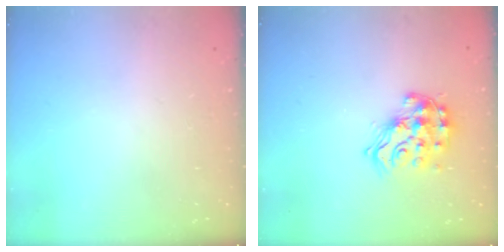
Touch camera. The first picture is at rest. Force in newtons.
{"total": 15.9, "press": 15.8, "slide": 1.1}